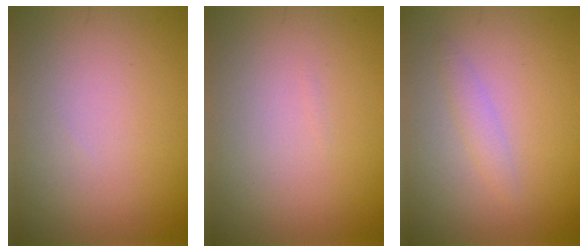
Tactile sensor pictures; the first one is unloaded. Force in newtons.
{"total": 0.0}
{"total": 1.3, "press": 1.3, "slide": 0.0}